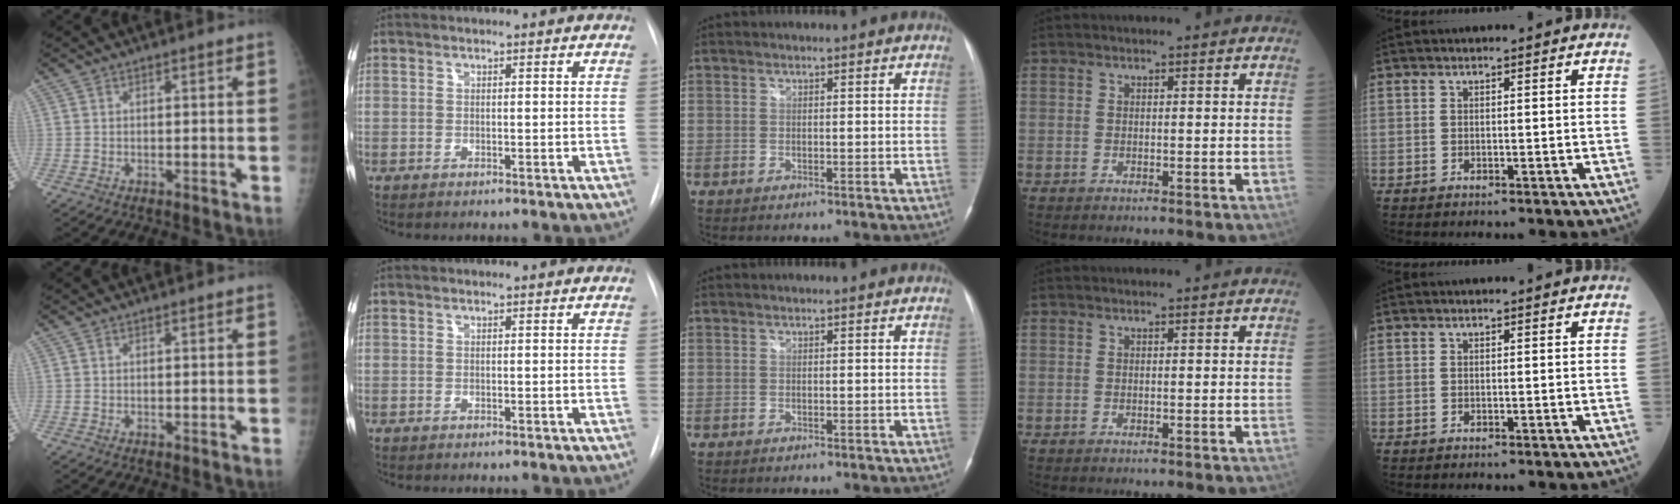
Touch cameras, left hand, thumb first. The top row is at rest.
{}